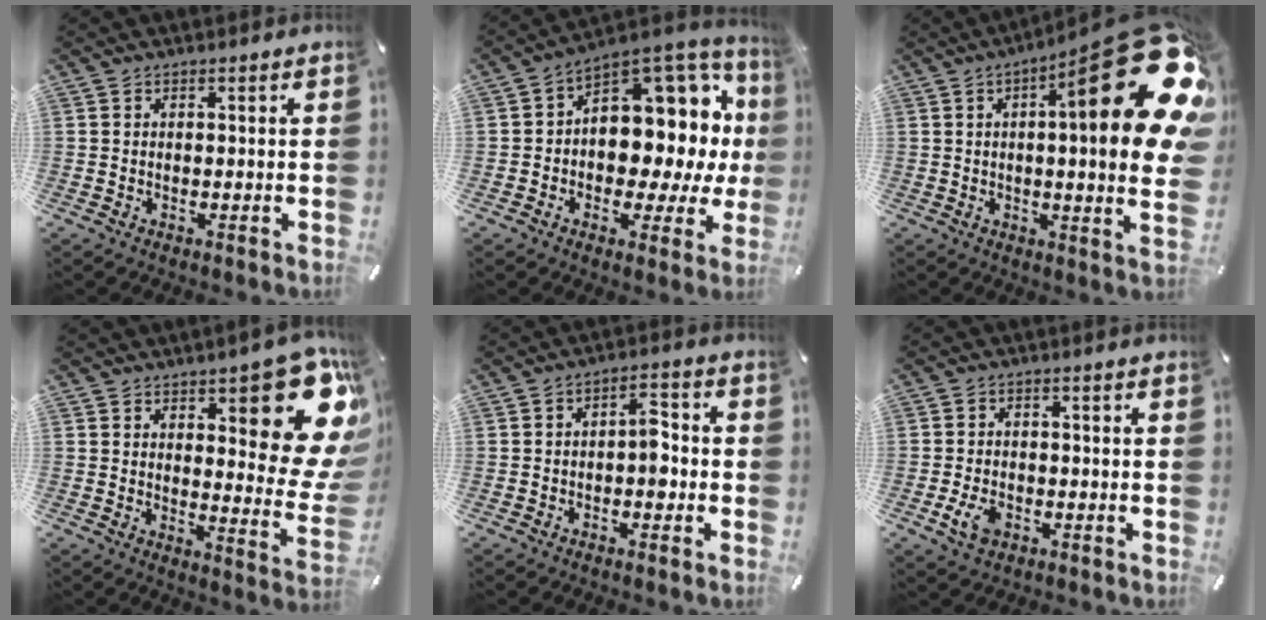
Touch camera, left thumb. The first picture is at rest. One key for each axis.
{"total": 12.6, "fx": 3.7, "fy": 8.8, "fz": 8.2, "tx": -0.086, "ty": -0.070, "tz": 0.060}
{"total": 32.2, "fx": 10.5, "fy": 8.4, "fz": 29.2, "tx": -0.385, "ty": -0.090, "tz": 0.181}
{"total": 19.9, "fx": 9.8, "fy": 7.7, "fz": 15.6, "tx": -0.179, "ty": -0.087, "tz": 0.157}
{"total": 5.6, "fx": -1.4, "fy": 3.1, "fz": 4.4, "tx": -0.069, "ty": 0.016, "tz": -0.028}
{"total": 4.7, "fx": -2.0, "fy": 3.1, "fz": 2.9, "tx": -0.073, "ty": 0.000, "tz": -0.040}